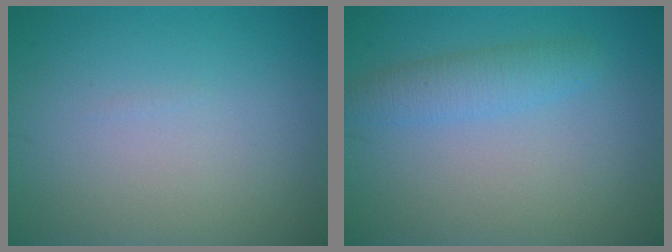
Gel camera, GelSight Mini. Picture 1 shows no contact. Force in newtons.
{"total": 2.4, "press": 2.4, "slide": 0.1}